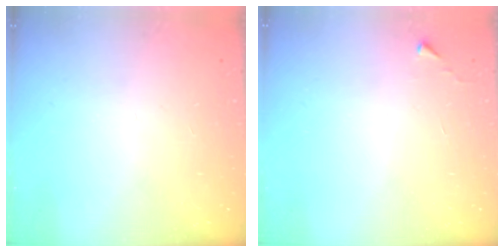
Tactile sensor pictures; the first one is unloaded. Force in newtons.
{"total": 2.7, "press": 2.6, "slide": 0.4}